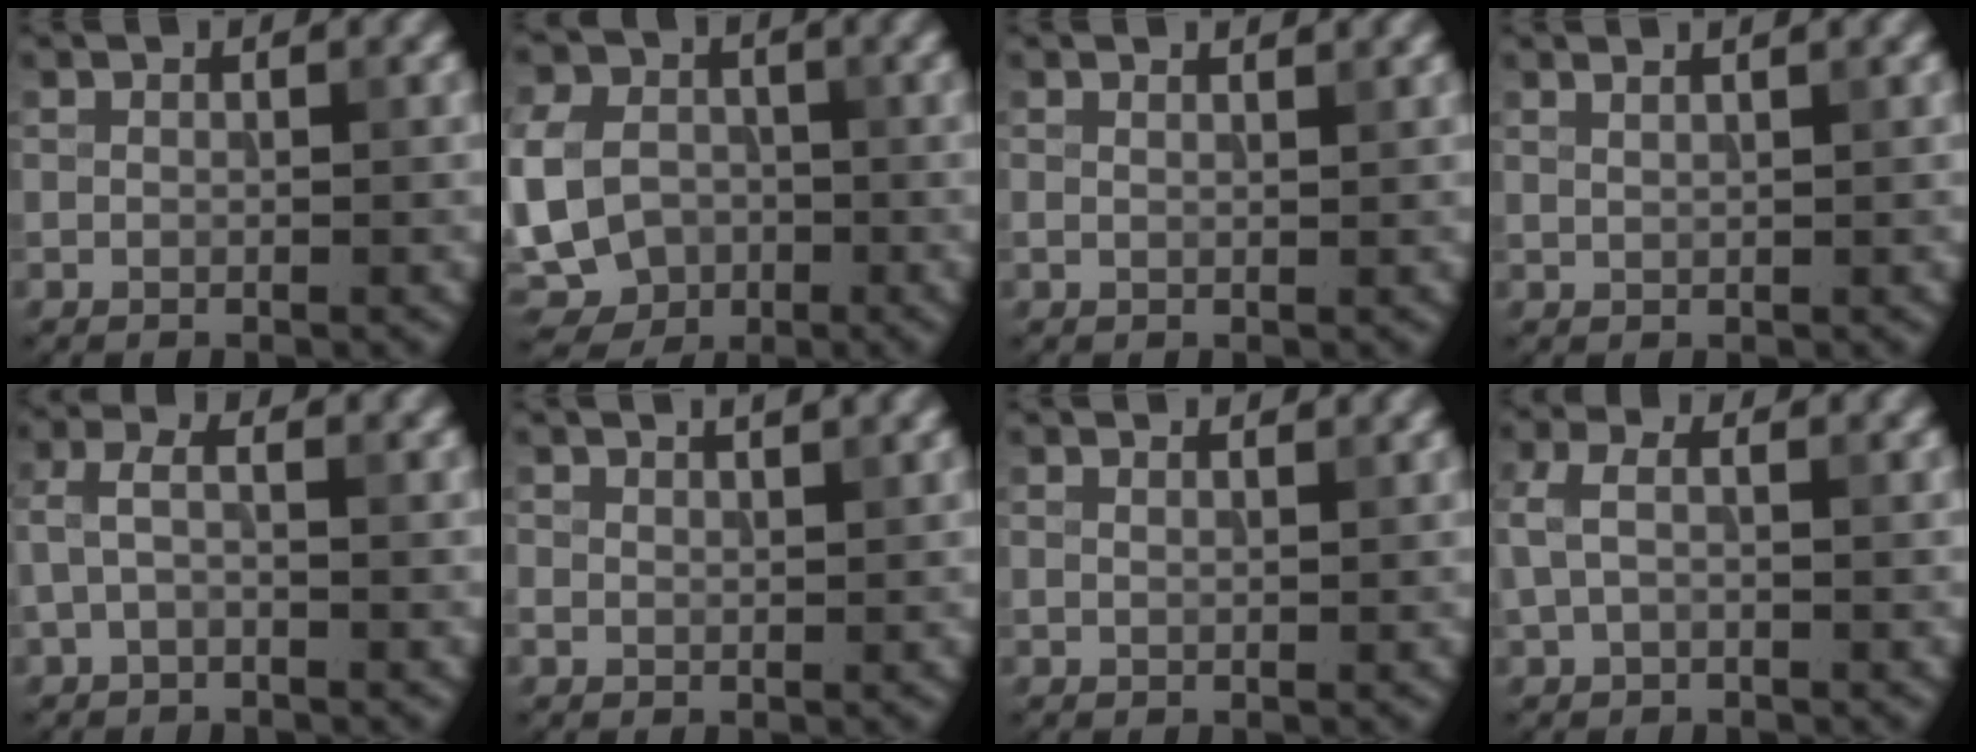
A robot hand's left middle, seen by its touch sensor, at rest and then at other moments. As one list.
[{"total": 10.5, "force": [-2.0, 8.9, 5.2], "torque": [-0.118, -0.008, -0.060]}, {"total": 1.5, "force": [1.3, 0.4, 0.7], "torque": [-0.013, 0.000, 0.008]}, {"total": 2.7, "force": [1.9, 1.1, 1.6], "torque": [-0.003, 0.009, 0.003]}, {"total": 2.0, "force": [-0.4, 0.8, 1.8], "torque": [-0.046, 0.011, -0.013]}, {"total": 1.6, "force": [1.4, 0.4, 0.7], "torque": [-0.014, -0.001, 0.024]}, {"total": 2.1, "force": [1.9, 0.5, 0.8], "torque": [-0.008, 0.004, 0.014]}, {"total": 2.4, "force": [0.3, 1.3, 2.0], "torque": [-0.052, 0.009, 0.001]}]